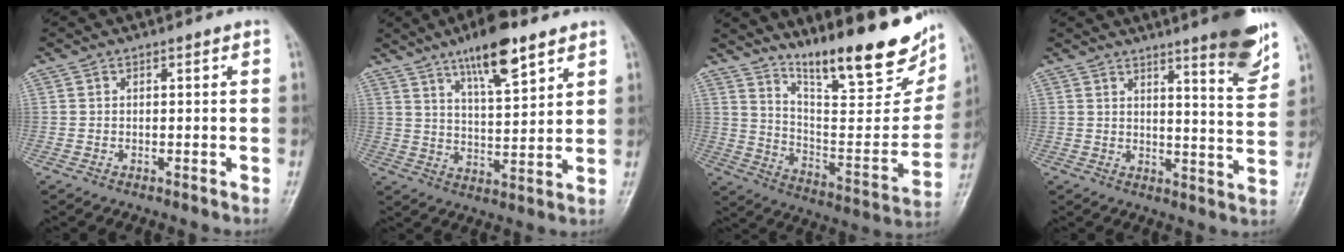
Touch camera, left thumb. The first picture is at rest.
{"total": 12.3, "force": [7.8, 3.5, 8.8], "torque": [-0.125, -0.042, 0.130]}
{"total": 24.1, "force": [16.8, 6.0, 16.2], "torque": [-0.203, -0.088, 0.266]}
{"total": 10.6, "force": [7.0, 1.4, 7.9], "torque": [-0.086, -0.048, 0.094]}